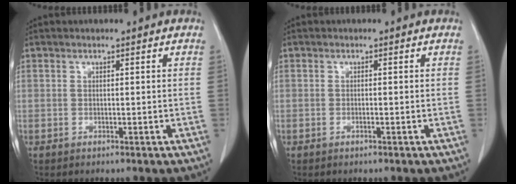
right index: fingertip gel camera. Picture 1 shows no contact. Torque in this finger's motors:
{"motor_torque": [-0.07, 0.06, -0.03, -0.01]}